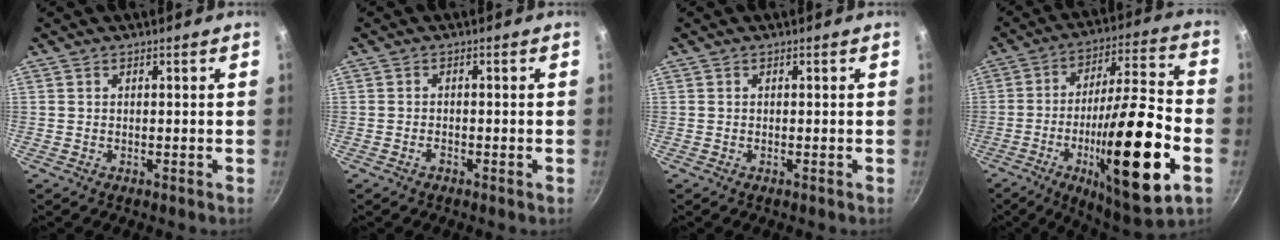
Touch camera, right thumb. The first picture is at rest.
{"total": 1.0, "force": [-0.7, 0.2, 0.7], "torque": [-0.019, 0.007, -0.017]}
{"total": 0.0}
{"total": 26.1, "force": [-8.0, 6.1, 24.1], "torque": [-0.376, 0.026, -0.123]}